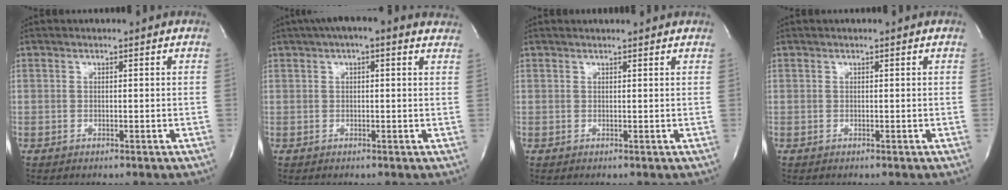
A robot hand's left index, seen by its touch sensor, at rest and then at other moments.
{"total": 8.0, "force": [5.7, 2.2, 5.2], "torque": [-0.075, 0.032, 0.066]}
{"total": 4.1, "force": [3.9, 0.4, 1.3], "torque": [-0.021, 0.019, 0.041]}
{"total": 0.0}